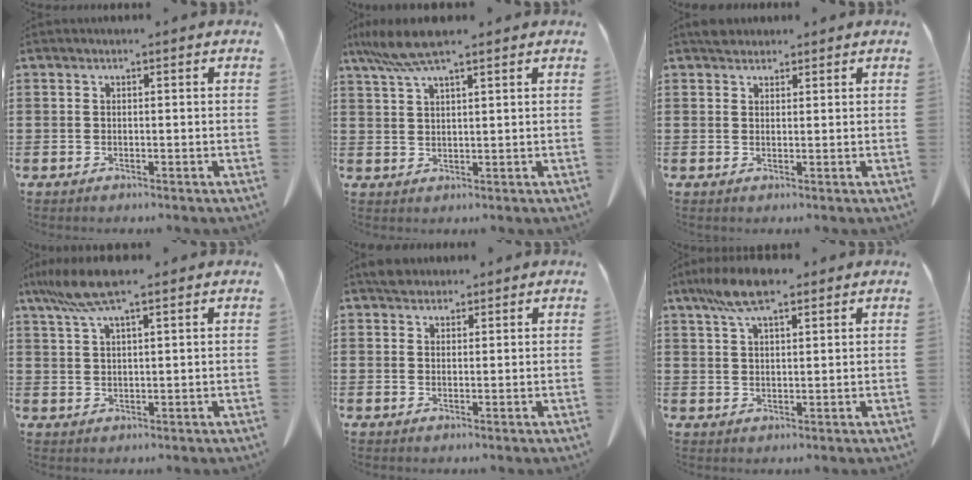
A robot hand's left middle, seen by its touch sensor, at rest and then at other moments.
{"total": 5.9, "force": [4.4, 0.7, 3.9], "torque": [-0.087, -0.005, 0.080]}
{"total": 2.0, "force": [1.8, 0.9, 0.3], "torque": [-0.004, 0.001, 0.033]}
{"total": 6.8, "force": [4.7, 0.9, 4.9], "torque": [-0.114, -0.007, 0.083]}
{"total": 2.4, "force": [2.1, 1.1, 0.5], "torque": [-0.007, 0.002, 0.040]}
{"total": 7.3, "force": [4.8, 2.0, 5.1], "torque": [-0.109, 0.001, 0.088]}